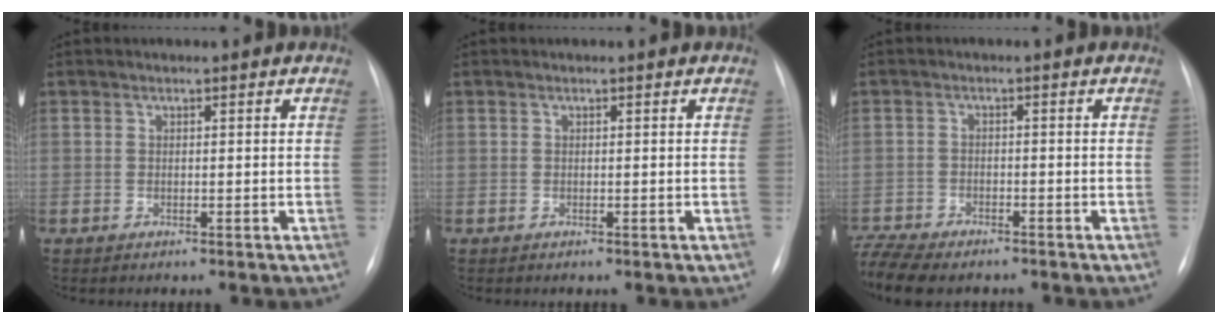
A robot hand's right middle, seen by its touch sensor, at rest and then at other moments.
{"total": 0.0}
{"total": 9.4, "force": [-8.0, 2.9, 4.0], "torque": [-0.090, -0.006, -0.129]}